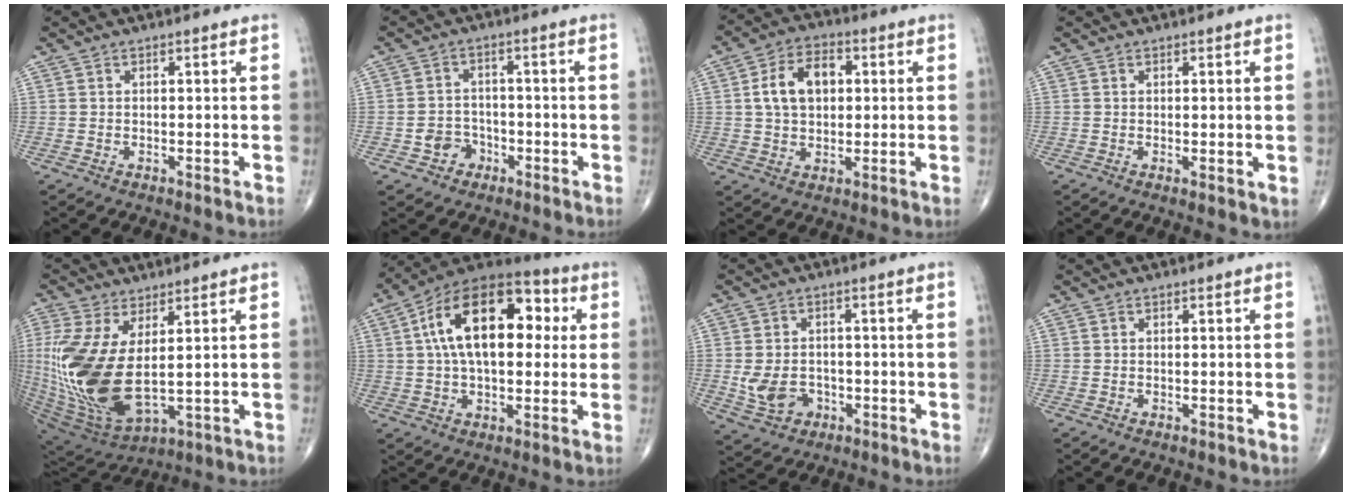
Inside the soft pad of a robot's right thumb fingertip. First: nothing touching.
{"total": 4.7, "force": [-2.2, 4.0, 1.2], "torque": [0.005, 0.022, -0.036]}
{"total": 10.1, "force": [1.7, 6.7, 7.4], "torque": [-0.115, 0.012, 0.027]}
{"total": 1.4, "force": [0.3, 0.4, 1.3], "torque": [-0.025, -0.008, 0.003]}
{"total": 18.7, "force": [1.4, 8.9, 16.4], "torque": [-0.373, -0.029, 0.050]}
{"total": 20.8, "force": [4.1, 11.4, 16.9], "torque": [-0.254, 0.030, 0.053]}
{"total": 6.8, "force": [-1.6, 5.4, 3.8], "torque": [-0.056, 0.010, -0.019]}
{"total": 0.0}